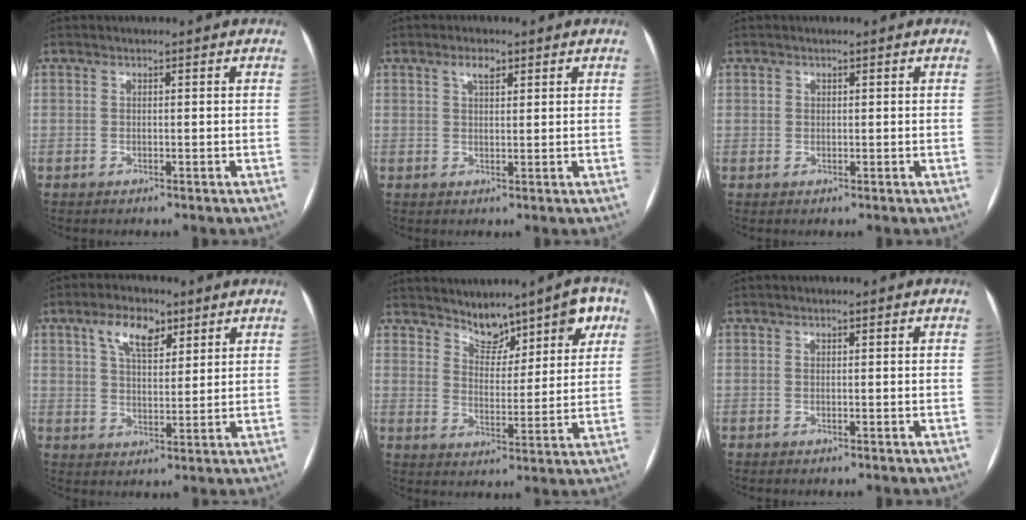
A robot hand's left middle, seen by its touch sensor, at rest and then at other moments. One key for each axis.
{"total": 2.4, "fx": 1.4, "fy": 1.0, "fz": 1.7, "tx": -0.033, "ty": 0.005, "tz": 0.025}
{"total": 0.7, "fx": 0.2, "fy": 0.6, "fz": 0.0, "tx": 0.006, "ty": 0.001, "tz": 0.002}
{"total": 6.8, "fx": 3.8, "fy": 3.2, "fz": 4.7, "tx": -0.088, "ty": 0.014, "tz": 0.068}
{"total": 8.1, "fx": 6.1, "fy": 3.4, "fz": 4.1, "tx": -0.041, "ty": 0.017, "tz": 0.098}
{"total": 0.0}